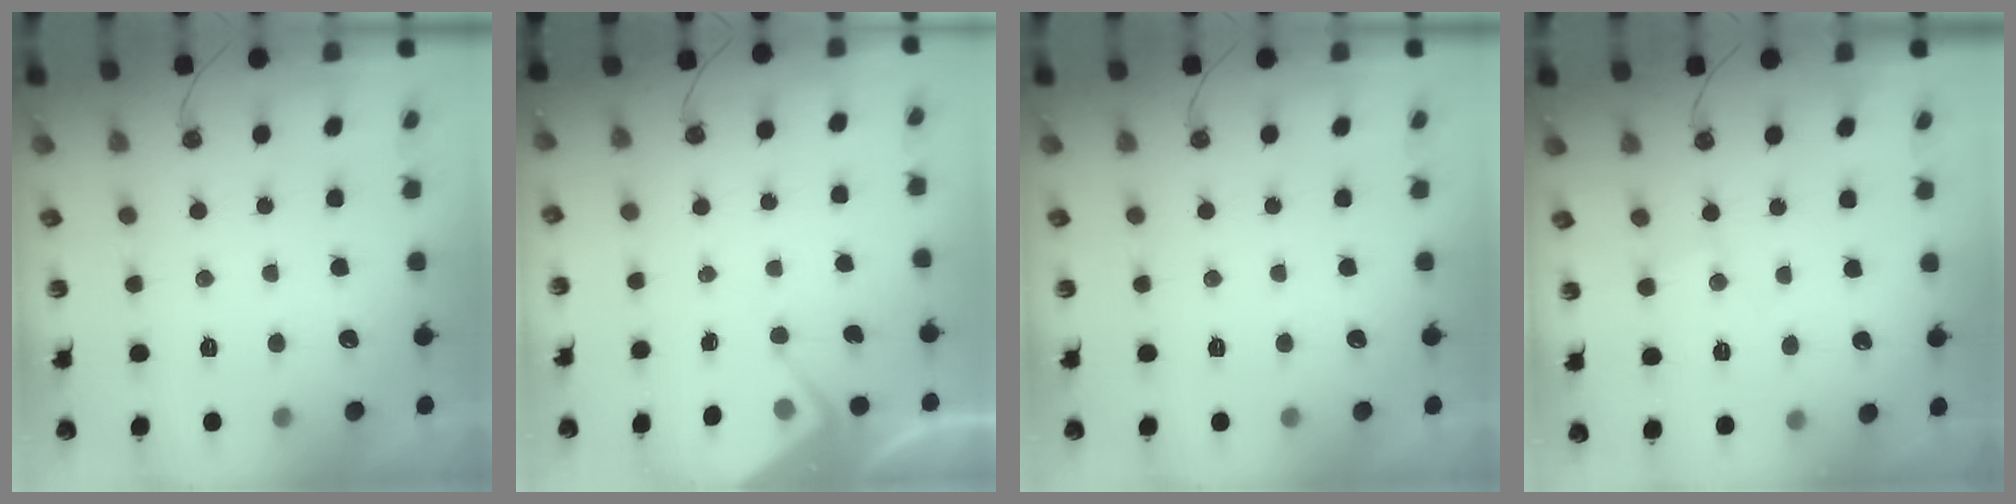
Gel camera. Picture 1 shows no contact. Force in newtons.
{"total": 3.7, "press": 3.7, "slide": 0.4}
{"total": 0.0}
{"total": 3.9, "press": 3.9, "slide": 0.5}